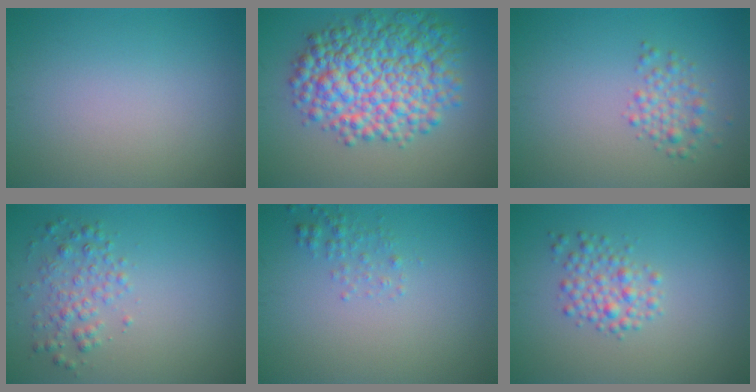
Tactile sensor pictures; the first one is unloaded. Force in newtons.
{"total": 9.7, "press": 9.7, "slide": 0.2}
{"total": 2.2, "press": 2.2, "slide": 0.1}
{"total": 2.4, "press": 2.4, "slide": 0.1}
{"total": 1.3, "press": 1.3, "slide": 0.1}
{"total": 2.6, "press": 2.6, "slide": 0.1}